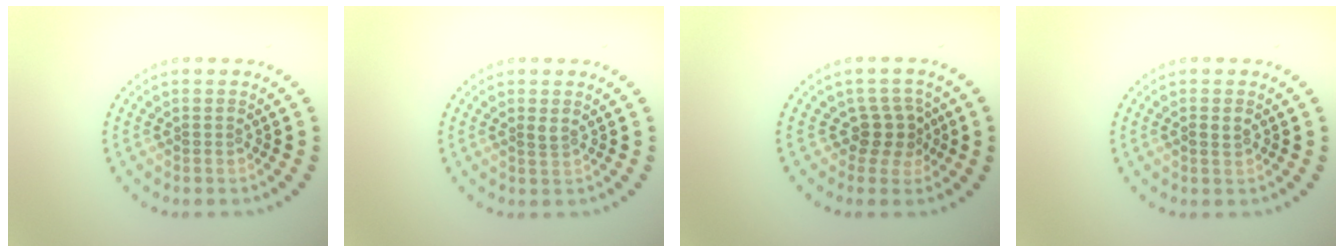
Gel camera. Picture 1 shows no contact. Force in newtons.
{"total": 0.8, "press": 0.5, "slide": 0.7}
{"total": 2.5, "press": 1.9, "slide": 1.6}
{"total": 1.0, "press": 1.0, "slide": 0.3}